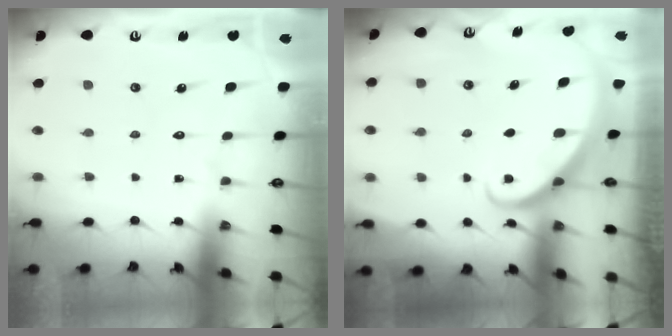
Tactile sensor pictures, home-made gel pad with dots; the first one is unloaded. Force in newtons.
{"total": 2.9, "press": 2.9, "slide": 0.2}